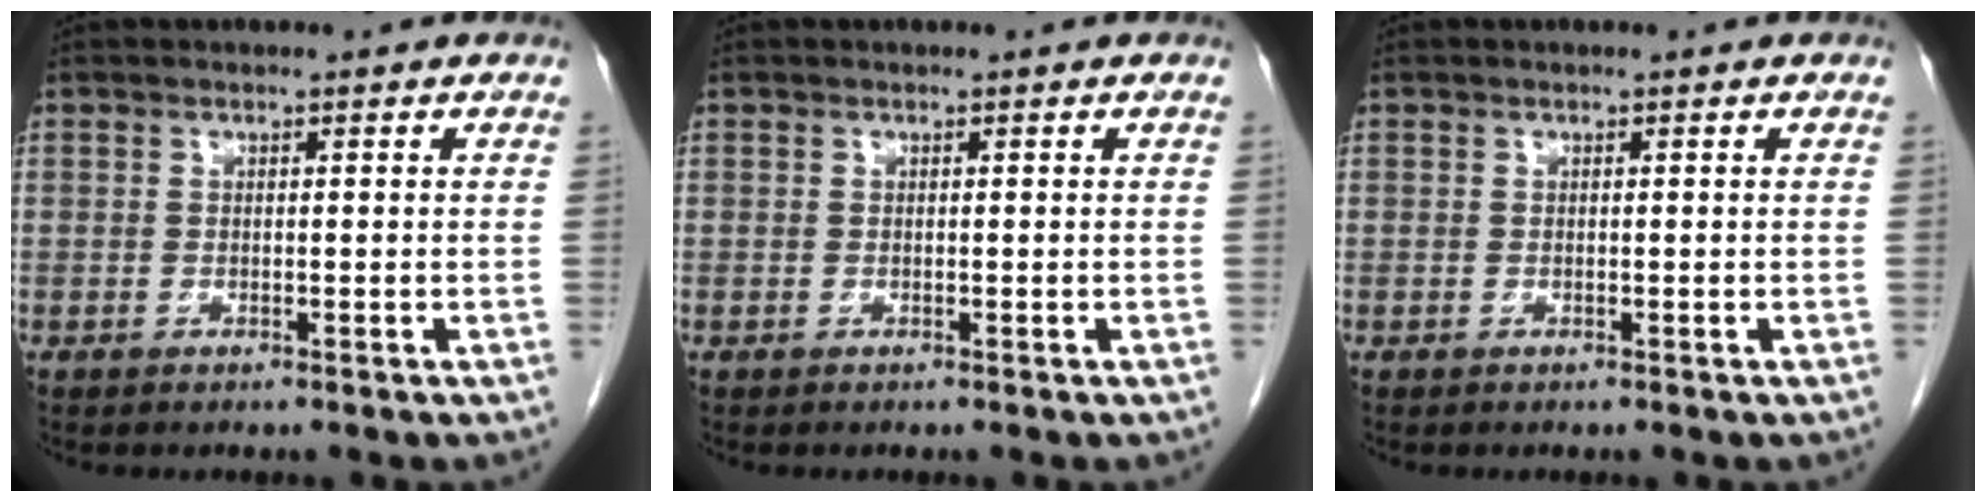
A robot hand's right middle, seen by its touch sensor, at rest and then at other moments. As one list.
[{"total": 0.0}, {"total": 0.0}]